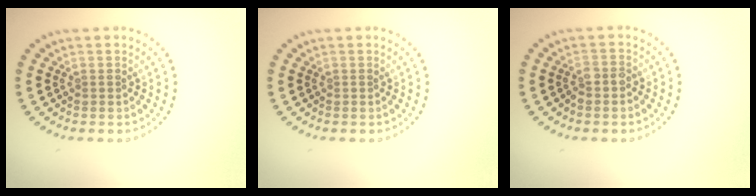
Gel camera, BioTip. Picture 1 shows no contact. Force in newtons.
{"total": 0.0}
{"total": 1.7, "press": 1.6, "slide": 0.7}